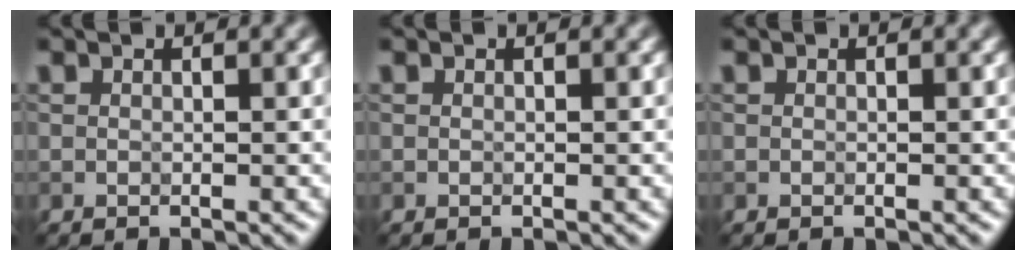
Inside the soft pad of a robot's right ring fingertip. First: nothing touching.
{"total": 0.0}
{"total": 0.0}